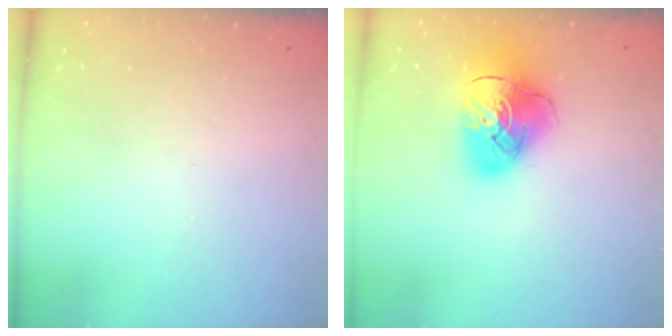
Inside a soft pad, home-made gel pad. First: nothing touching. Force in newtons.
{"total": 13.9, "press": 13.8, "slide": 1.7}